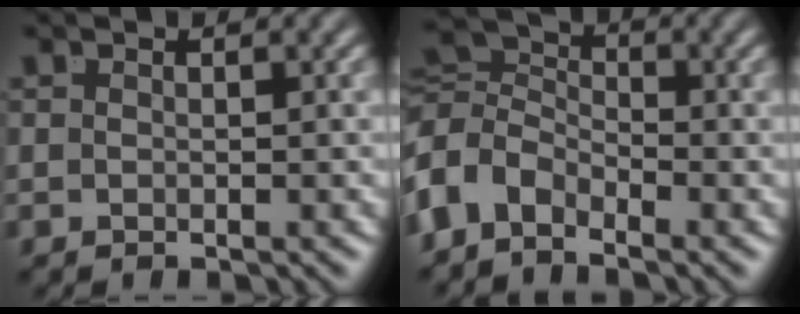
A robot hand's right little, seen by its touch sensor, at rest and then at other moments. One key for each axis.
{"total": 6.9, "fx": -0.7, "fy": 5.9, "fz": 3.5, "tx": -0.088, "ty": -0.022, "tz": -0.013}